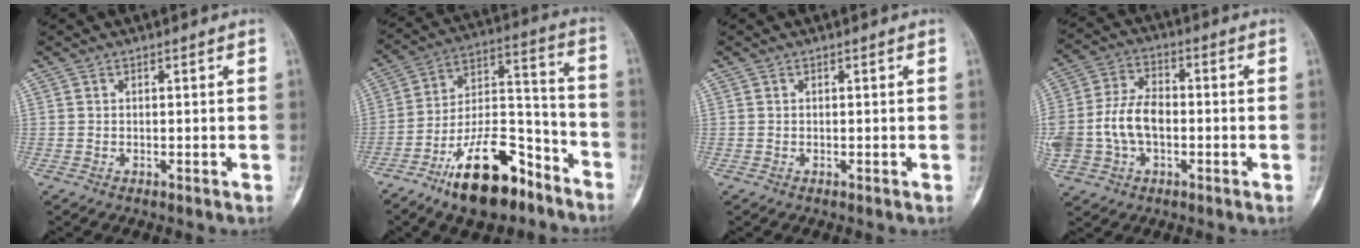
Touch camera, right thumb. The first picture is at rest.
{"total": 19.3, "force": [-12.2, 8.4, 12.4], "torque": [-0.187, 0.098, -0.207]}
{"total": 0.0}
{"total": 12.1, "force": [-1.6, 8.1, 8.9], "torque": [-0.178, 0.028, -0.031]}